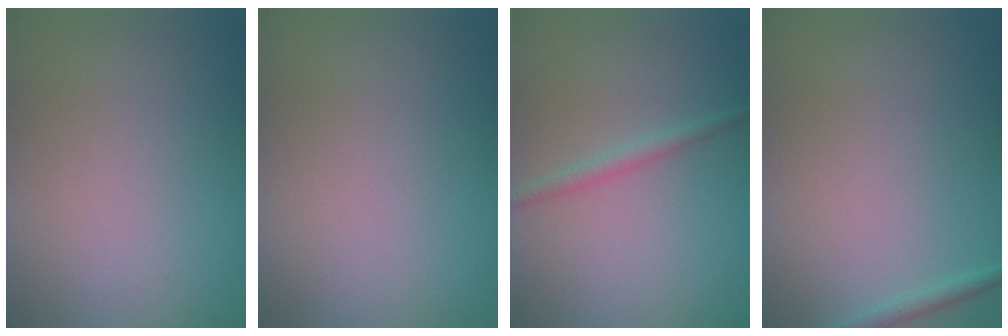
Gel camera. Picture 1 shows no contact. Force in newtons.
{"total": 0.0}
{"total": 1.3, "press": 1.3, "slide": 0.0}
{"total": 1.0, "press": 1.0, "slide": 0.0}